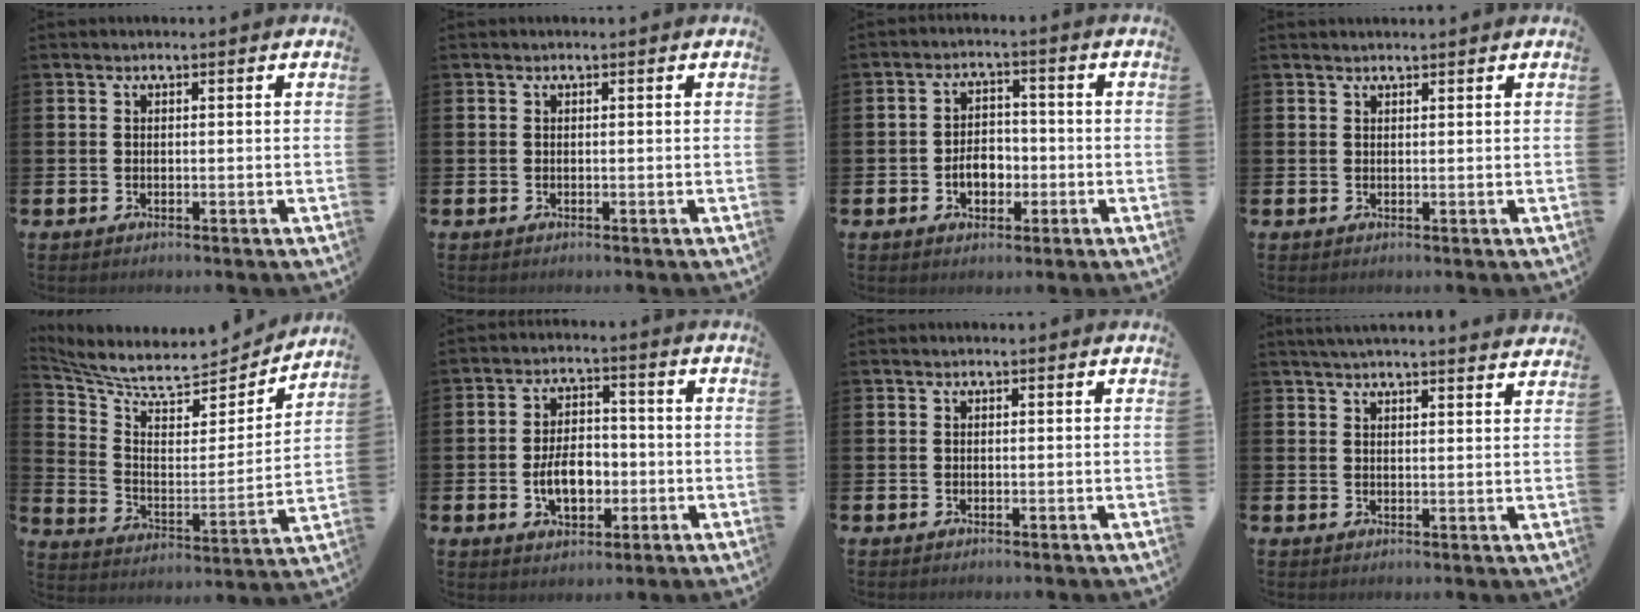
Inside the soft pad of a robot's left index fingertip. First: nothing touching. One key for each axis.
{"total": 0.0}
{"total": 4.2, "fx": -1.5, "fy": 2.8, "fz": 2.7, "tx": -0.034, "ty": -0.001, "tz": -0.035}
{"total": 0.7, "fx": 0.7, "fy": 0.1, "fz": 0.1, "tx": 0.009, "ty": -0.003, "tz": 0.010}
{"total": 7.5, "fx": 7.0, "fy": 1.7, "fz": 2.3, "tx": -0.084, "ty": -0.062, "tz": 0.117}
{"total": 6.0, "fx": -1.6, "fy": 3.6, "fz": 4.5, "tx": -0.062, "ty": 0.004, "tz": -0.034}
{"total": 0.0}
{"total": 3.5, "fx": 3.4, "fy": -0.3, "fz": 0.6, "tx": -0.015, "ty": -0.015, "tz": 0.062}